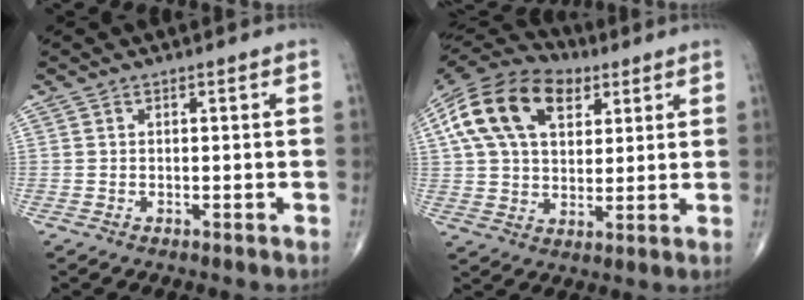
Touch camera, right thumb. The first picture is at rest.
{"total": 20.2, "force": [8.0, 12.7, 13.6], "torque": [-0.241, 0.014, 0.135]}